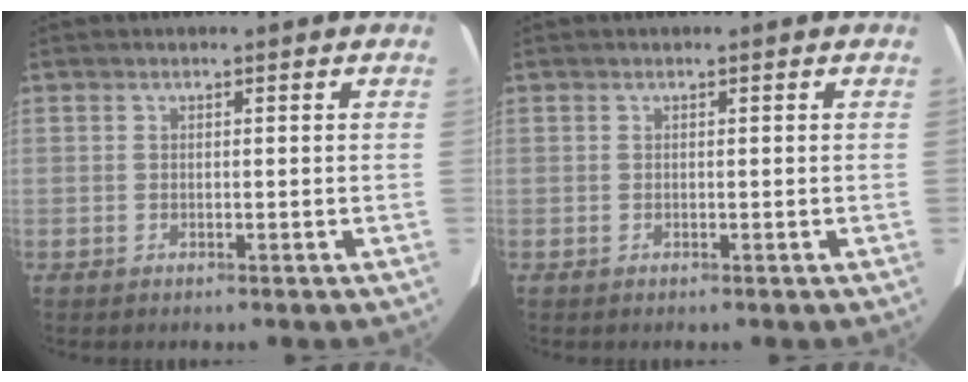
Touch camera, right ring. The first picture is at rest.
{"total": 0.0}